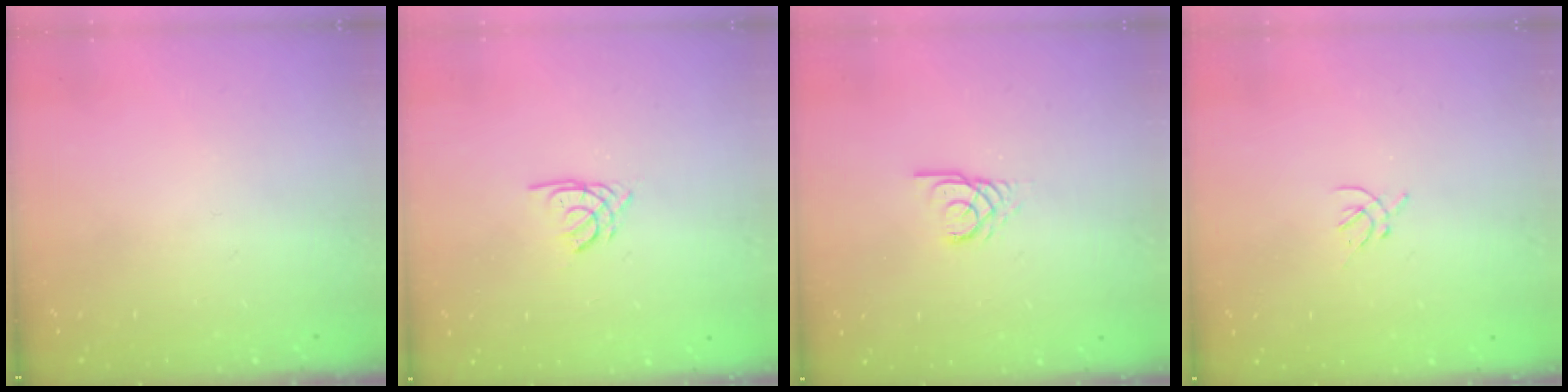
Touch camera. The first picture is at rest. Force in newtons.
{"total": 1.8, "press": 1.8, "slide": 0.3}
{"total": 2.9, "press": 2.9, "slide": 0.2}
{"total": 1.4, "press": 1.3, "slide": 0.5}